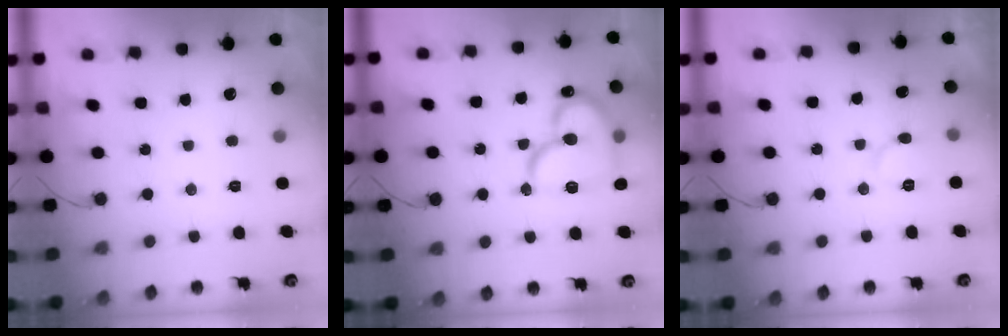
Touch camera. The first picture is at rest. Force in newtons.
{"total": 19.0, "press": 18.8, "slide": 2.4}
{"total": 7.5, "press": 7.4, "slide": 0.9}